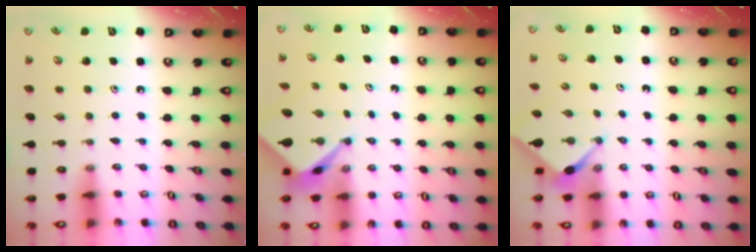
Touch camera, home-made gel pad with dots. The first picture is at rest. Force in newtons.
{"total": 2.6, "press": 2.6, "slide": 0.2}
{"total": 3.0, "press": 2.9, "slide": 0.4}